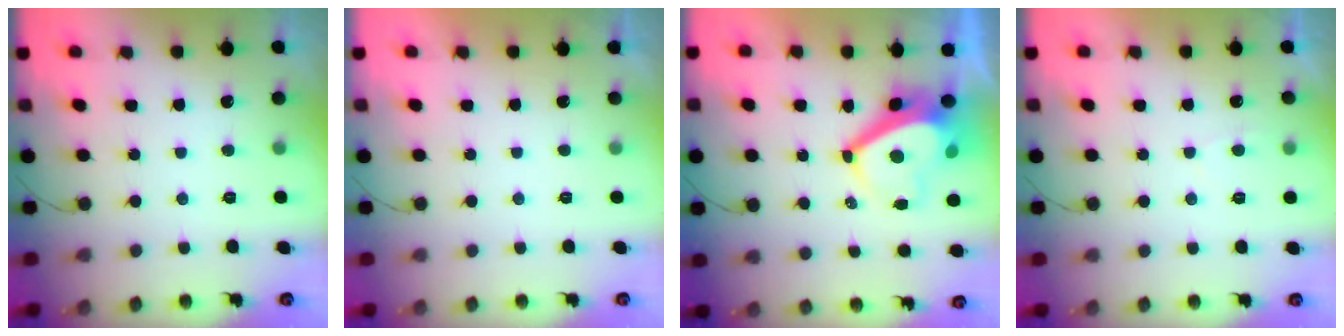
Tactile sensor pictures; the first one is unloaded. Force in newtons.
{"total": 2.1, "press": 2.1, "slide": 0.4}
{"total": 6.7, "press": 6.6, "slide": 0.9}
{"total": 1.3, "press": 1.2, "slide": 0.5}